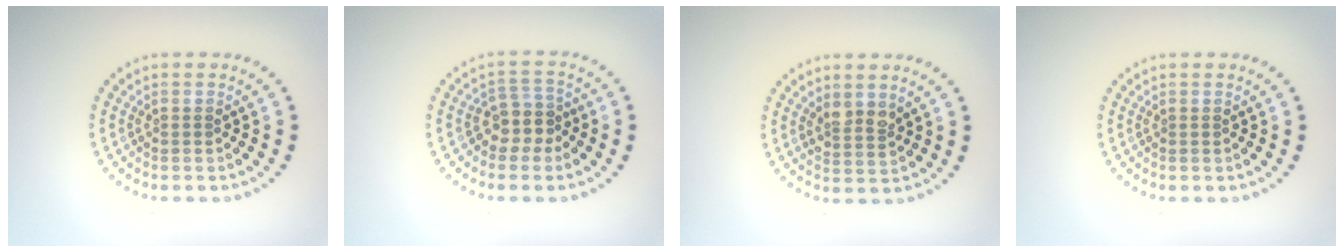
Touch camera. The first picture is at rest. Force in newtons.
{"total": 2.8, "press": 2.2, "slide": 1.6}
{"total": 1.8, "press": 1.5, "slide": 1.1}
{"total": 0.0}